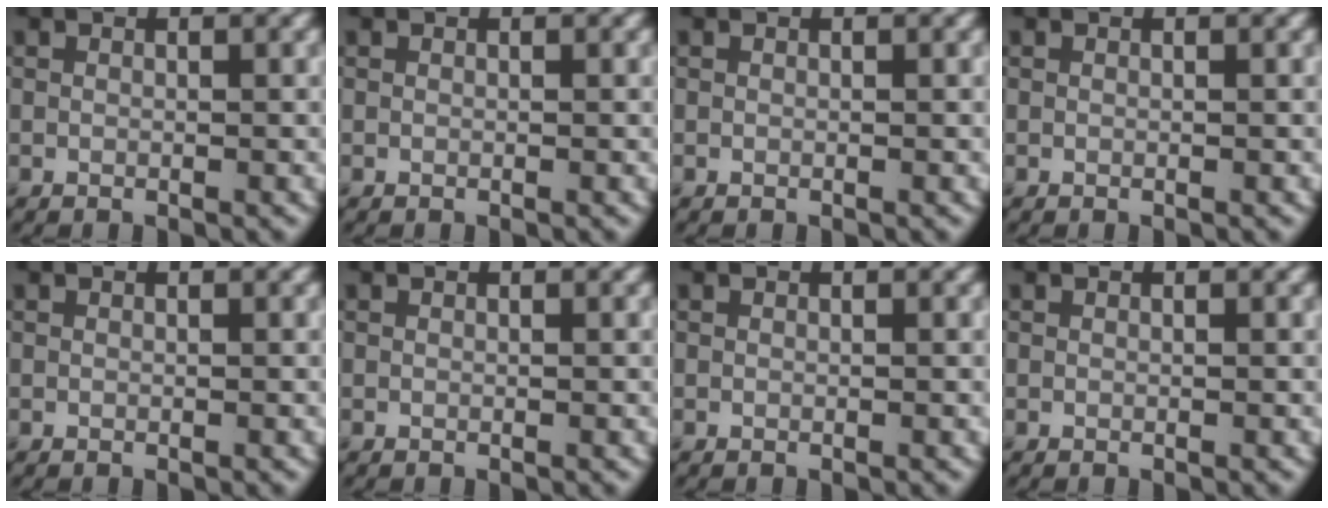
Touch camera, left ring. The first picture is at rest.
{"total": 0.0}
{"total": 0.0}
{"total": 0.0}
{"total": 0.0}
{"total": 0.0}
{"total": 0.0}
{"total": 0.0}